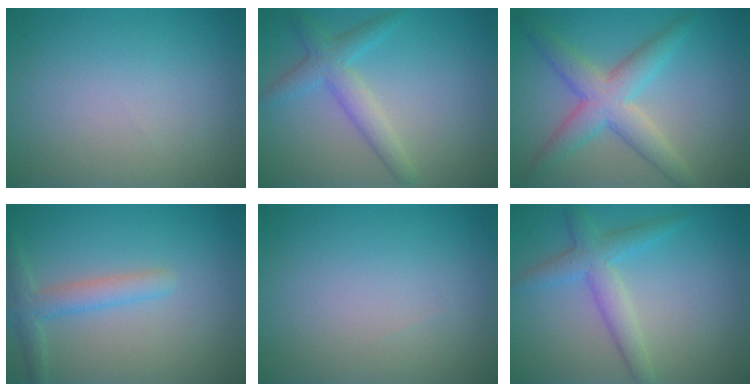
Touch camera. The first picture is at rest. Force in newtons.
{"total": 3.3, "press": 3.3, "slide": 0.1}
{"total": 5.1, "press": 5.1, "slide": 0.2}
{"total": 2.6, "press": 2.6, "slide": 0.2}
{"total": 0.0}
{"total": 3.4, "press": 3.4, "slide": 0.1}